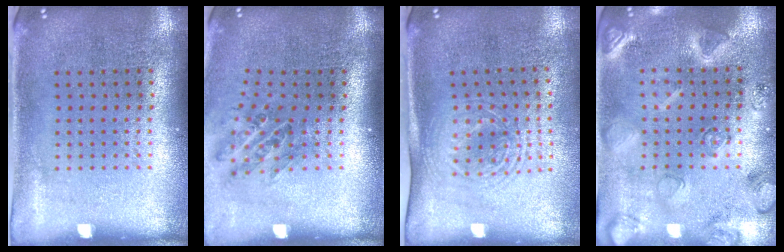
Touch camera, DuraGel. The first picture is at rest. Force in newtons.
{"total": 1.1, "press": 1.0, "slide": 0.4}
{"total": 1.7, "press": 1.4, "slide": 1.0}
{"total": 2.7, "press": 2.7, "slide": 0.4}